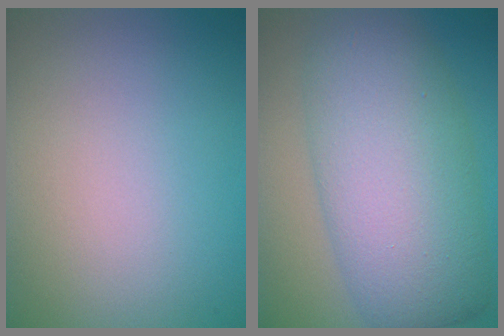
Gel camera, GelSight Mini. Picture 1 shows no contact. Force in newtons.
{"total": 9.6, "press": 9.6, "slide": 0.2}